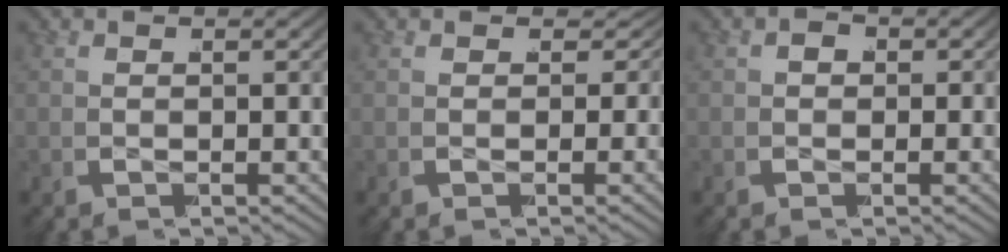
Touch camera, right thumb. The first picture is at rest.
{"total": 3.0, "force": [0.4, 2.2, 2.0], "torque": [-0.031, -0.009, 0.007]}
{"total": 1.9, "force": [-0.5, 1.6, 1.0], "torque": [-0.021, -0.009, -0.005]}